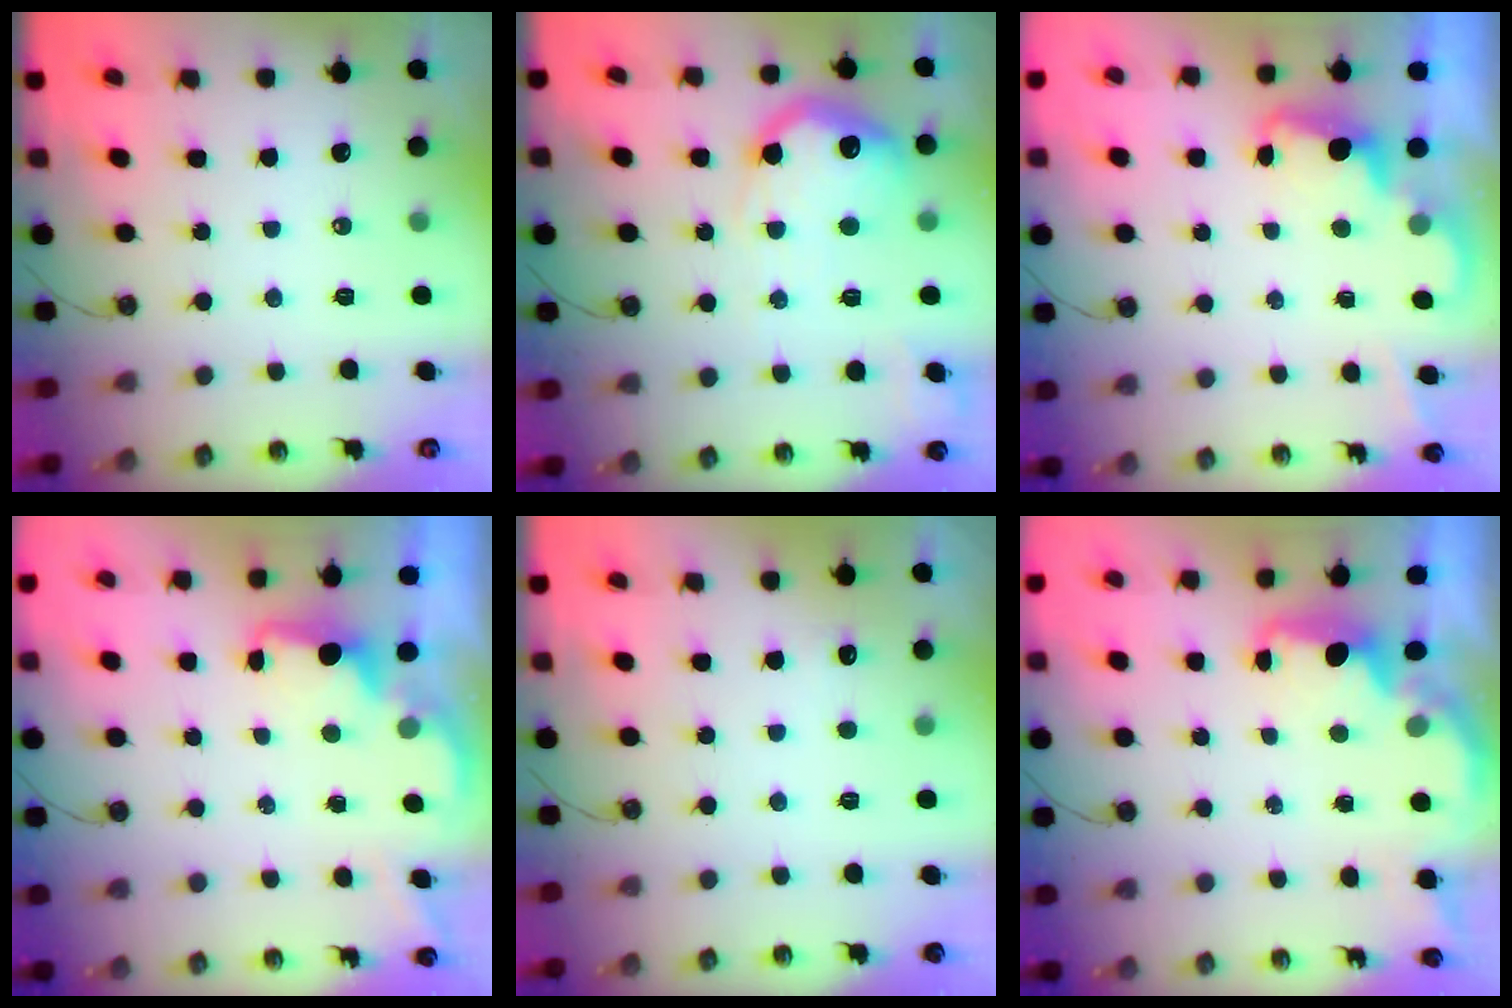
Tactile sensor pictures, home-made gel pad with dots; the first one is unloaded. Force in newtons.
{"total": 18.2, "press": 18.2, "slide": 1.6}
{"total": 2.3, "press": 2.2, "slide": 0.5}
{"total": 1.7, "press": 1.5, "slide": 0.7}
{"total": 2.5, "press": 2.3, "slide": 1.0}
{"total": 2.0, "press": 1.9, "slide": 0.7}